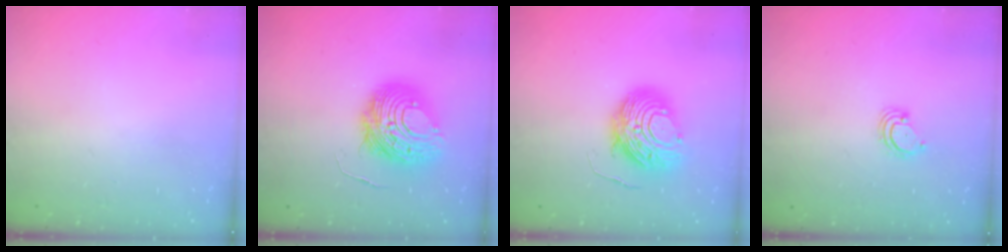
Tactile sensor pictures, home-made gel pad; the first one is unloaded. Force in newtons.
{"total": 13.2, "press": 13.2, "slide": 1.3}
{"total": 10.8, "press": 10.8, "slide": 1.0}
{"total": 2.9, "press": 2.9, "slide": 0.3}